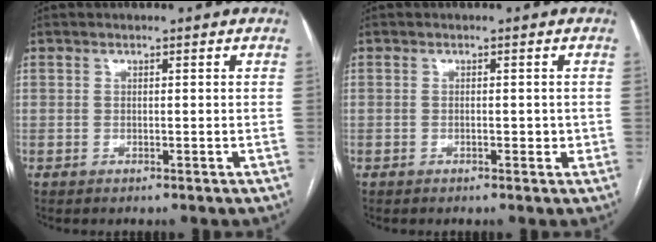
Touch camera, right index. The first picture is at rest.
{"total": 1.4, "force": [-0.2, 0.7, 1.2], "torque": [-0.015, 0.000, -0.002]}